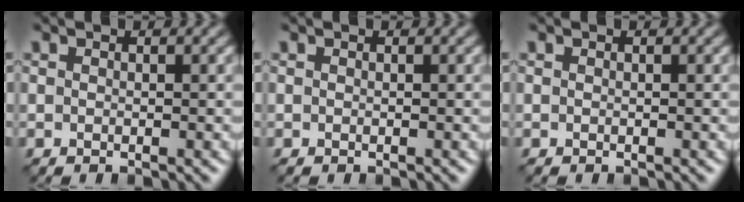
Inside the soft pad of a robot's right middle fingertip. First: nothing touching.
{"total": 0.0}
{"total": 0.0}